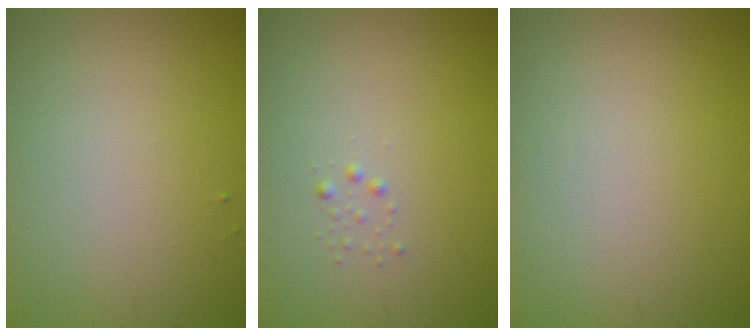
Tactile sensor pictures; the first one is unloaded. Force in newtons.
{"total": 0.6, "press": 0.6, "slide": 0.0}
{"total": 0.0}